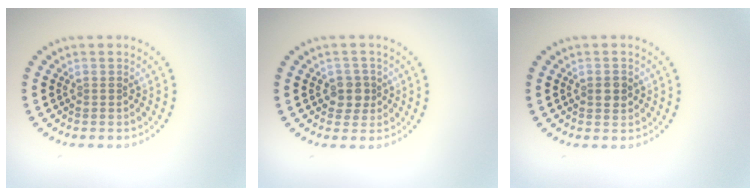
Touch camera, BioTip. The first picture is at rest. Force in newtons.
{"total": 2.0, "press": 1.8, "slide": 0.8}
{"total": 1.4, "press": 1.4, "slide": 0.2}